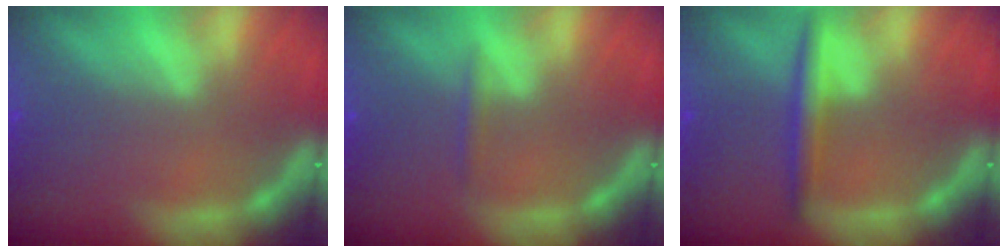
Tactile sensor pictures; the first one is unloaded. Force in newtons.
{"total": 0.9}
{"total": 3.0}